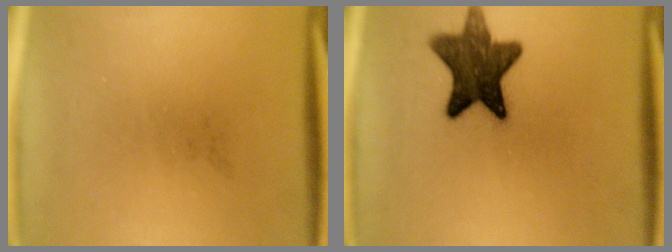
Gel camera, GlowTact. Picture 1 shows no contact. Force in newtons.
{"total": 11.5}